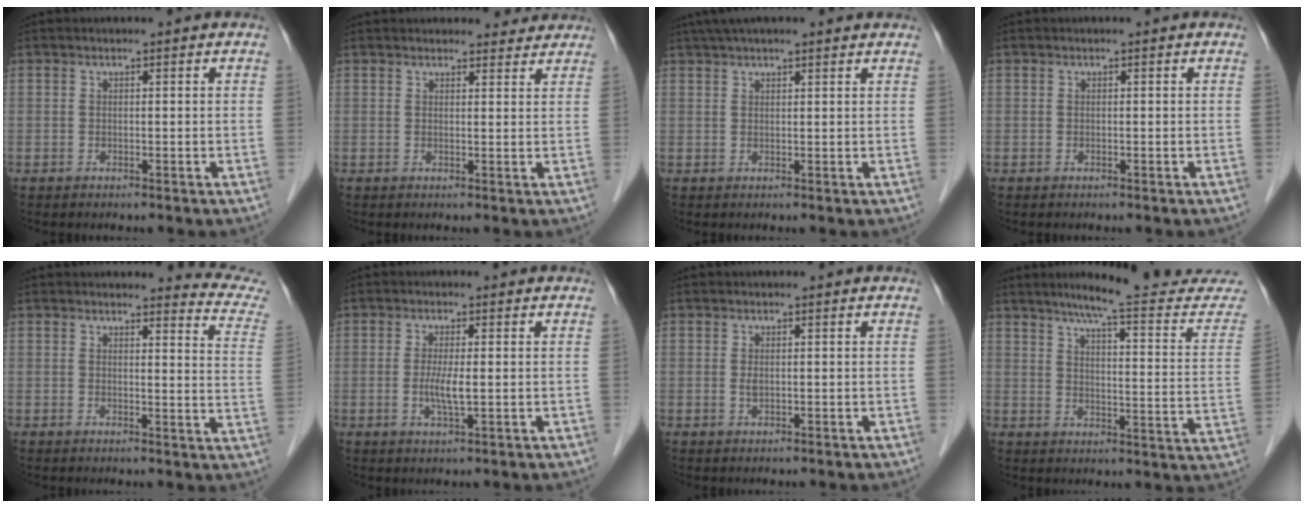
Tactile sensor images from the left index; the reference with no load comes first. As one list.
[{"total": 4.8, "force": [4.6, 1.3, 0.5], "torque": [0.001, 0.013, 0.051]}, {"total": 8.5, "force": [7.1, 1.2, 4.6], "torque": [-0.076, 0.045, 0.102]}, {"total": 0.0}, {"total": 8.9, "force": [8.9, -0.3, 0.2], "torque": [0.005, -0.092, 0.069]}, {"total": 3.4, "force": [-0.4, 0.5, 3.4], "torque": [-0.072, -0.006, -0.006]}, {"total": 0.6, "force": [0.0, 0.2, 0.6], "torque": [-0.015, -0.002, 0.002]}, {"total": 18.9, "force": [17.2, 0.3, 7.8], "torque": [-0.100, -0.063, 0.206]}]